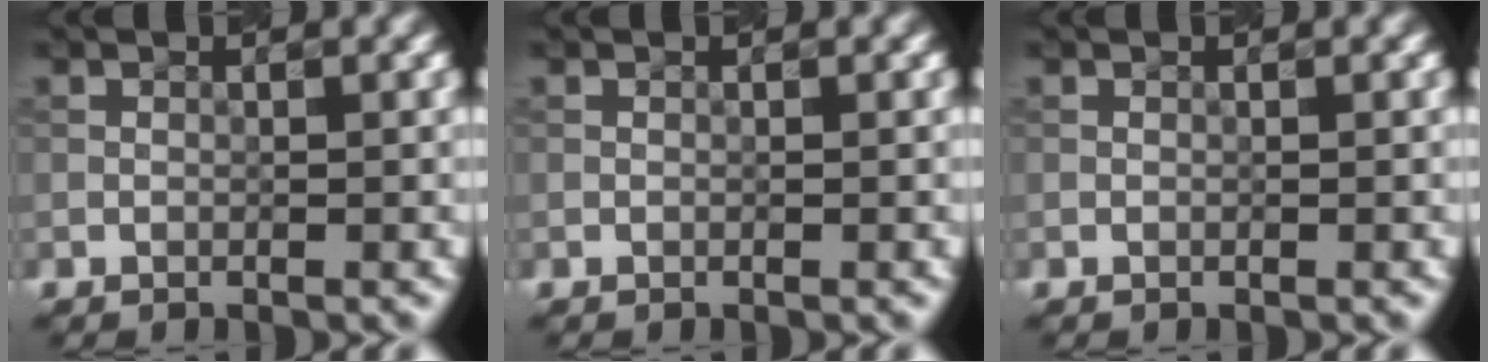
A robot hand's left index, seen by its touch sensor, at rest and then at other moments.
{"total": 0.0}
{"total": 0.0}